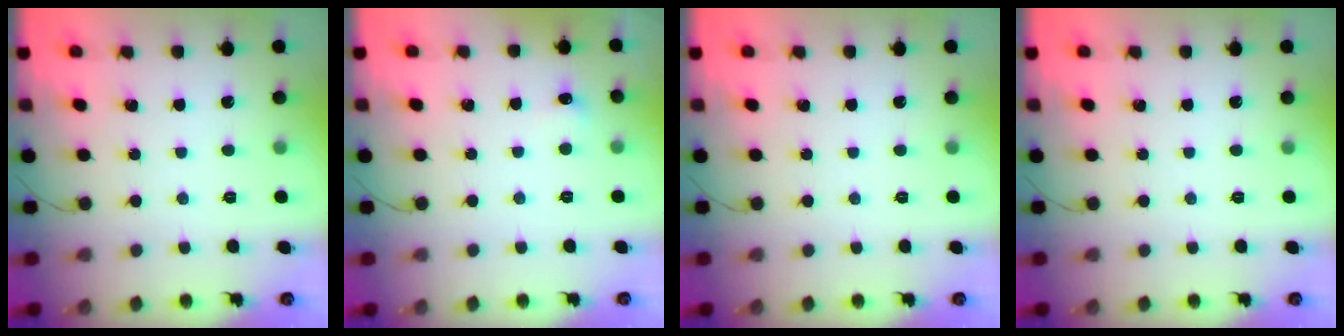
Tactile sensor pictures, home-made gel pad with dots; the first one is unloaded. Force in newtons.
{"total": 4.1, "press": 4.0, "slide": 1.1}
{"total": 0.0}
{"total": 0.0}